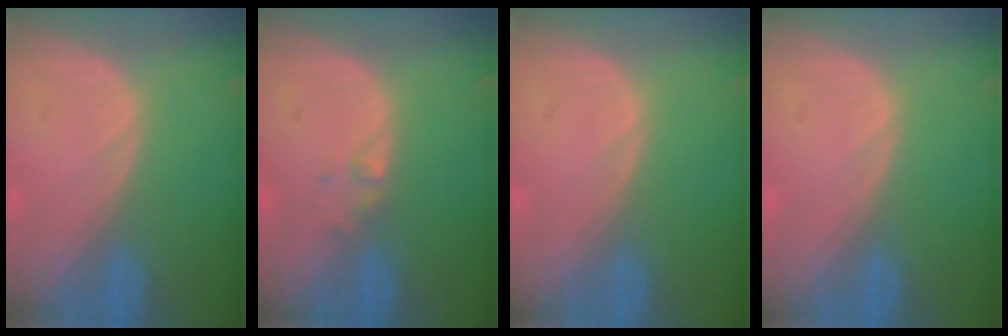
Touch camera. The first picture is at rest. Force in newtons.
{"total": 1.2, "press": 1.2, "slide": 0.1}
{"total": 0.0}
{"total": 0.0}